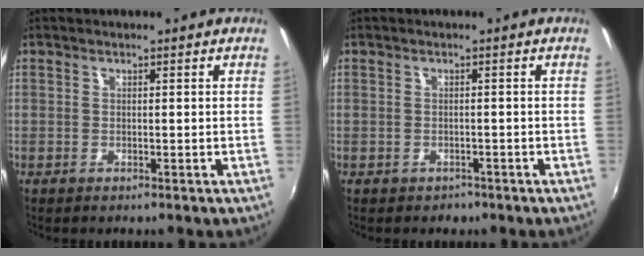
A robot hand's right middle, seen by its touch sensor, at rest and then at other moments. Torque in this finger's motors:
{"motor_torque": [-0.11, 0.05, 0.00, 0.00]}